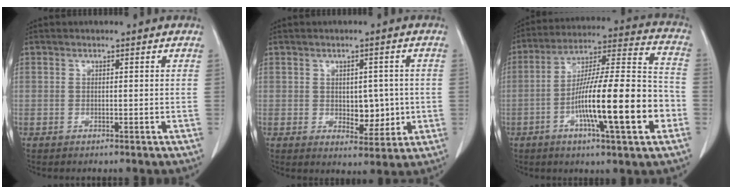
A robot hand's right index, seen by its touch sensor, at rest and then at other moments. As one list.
[{"total": 5.2, "force": [-0.2, 3.1, 4.2], "torque": [-0.048, -0.001, 0.006]}, {"total": 19.6, "force": [-5.9, 1.9, 18.6], "torque": [-0.301, 0.004, -0.095]}]